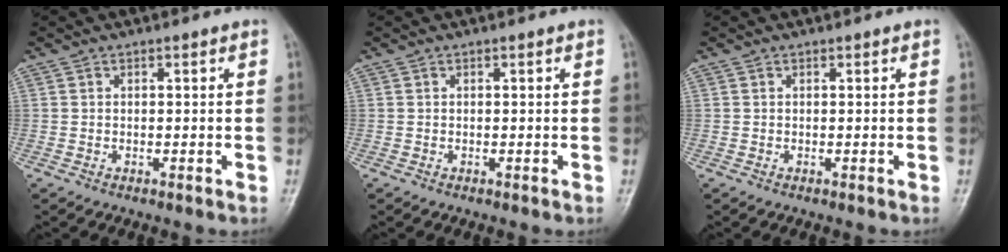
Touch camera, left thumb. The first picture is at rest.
{"total": 0.0}
{"total": 0.0}